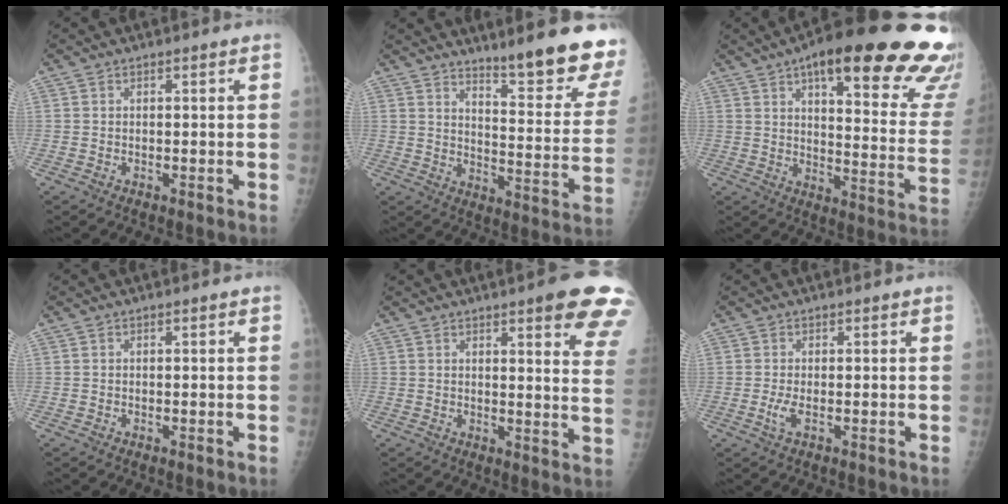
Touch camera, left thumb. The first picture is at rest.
{"total": 18.5, "force": [14.3, 2.5, 11.4], "torque": [-0.127, -0.120, 0.192]}
{"total": 31.2, "force": [19.3, 8.6, 23.0], "torque": [-0.232, -0.053, 0.252]}
{"total": 0.0}
{"total": 14.7, "force": [9.2, 3.0, 11.0], "torque": [-0.106, -0.041, 0.096]}
{"total": 2.0, "force": [-0.1, 0.5, 1.9], "torque": [-0.044, -0.005, 0.000]}